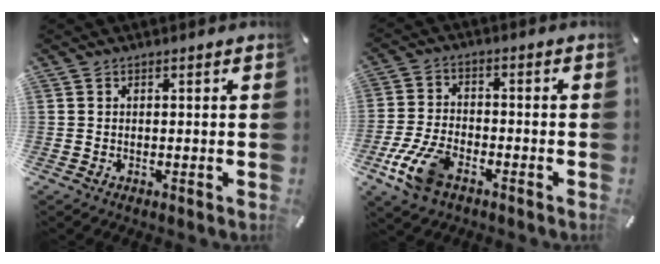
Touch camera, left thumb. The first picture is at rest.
{"total": 10.0, "force": [-5.3, 5.3, 6.5], "torque": [-0.147, 0.014, -0.100]}